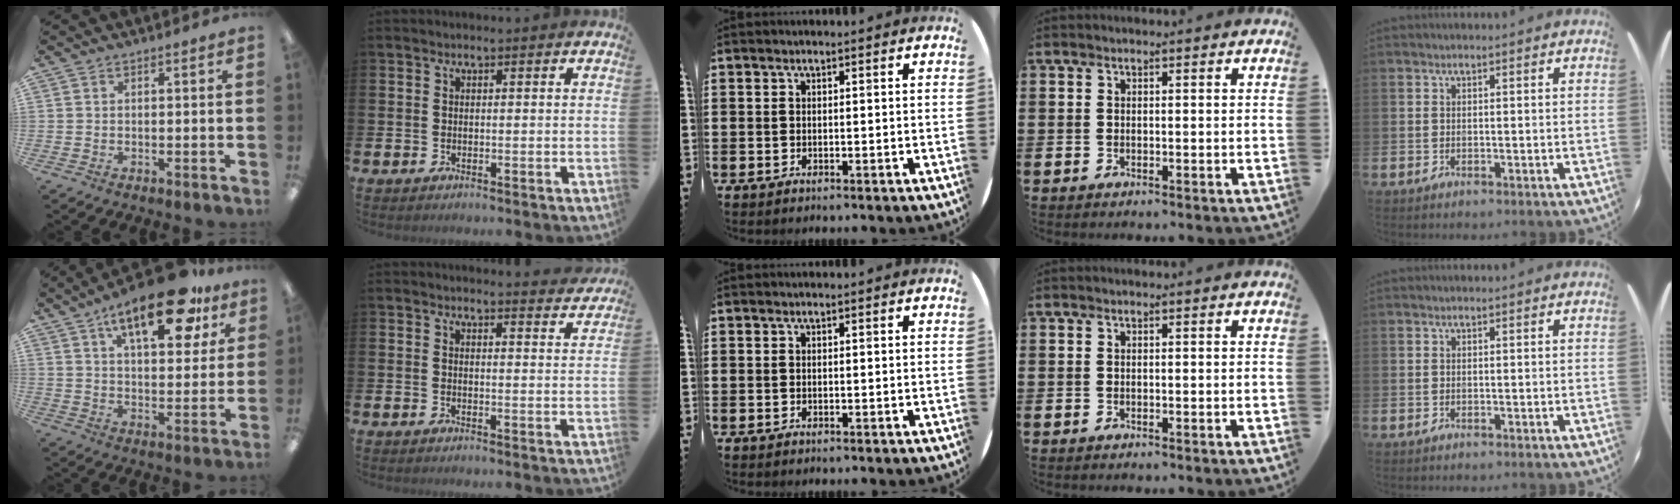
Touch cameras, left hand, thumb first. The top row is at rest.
{"thumb": {"total": 19.3, "force": [11.2, 7.8, 13.7], "torque": [-0.194, -0.050, 0.175]}, "index": {"total": 3.0, "force": [3.0, 0.1, 0.0], "torque": [0.016, -0.026, 0.049]}}